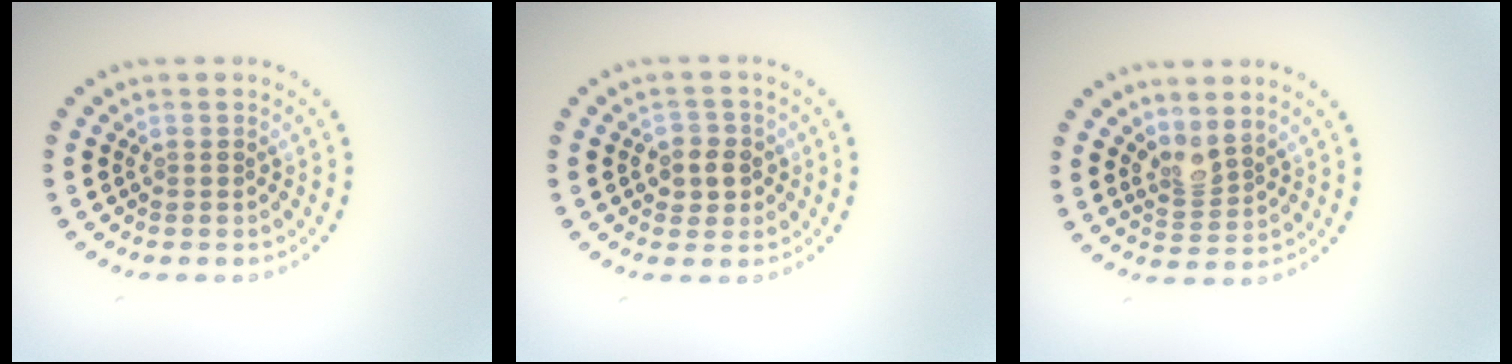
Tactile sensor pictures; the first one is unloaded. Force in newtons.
{"total": 2.5, "press": 2.3, "slide": 1.1}
{"total": 2.1, "press": 1.6, "slide": 1.4}